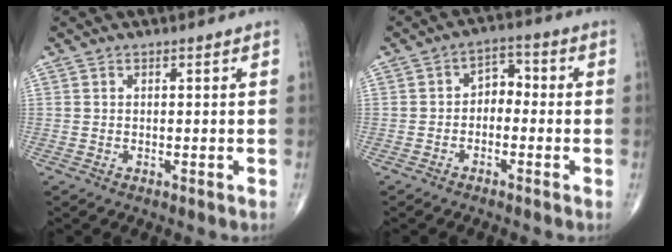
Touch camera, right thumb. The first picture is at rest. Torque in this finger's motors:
{"motor_torque": [0.14, -0.14, -0.09, -0.18, 0.03]}